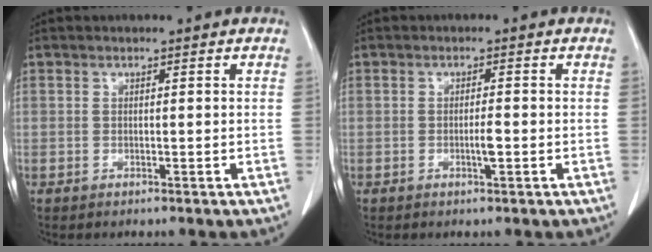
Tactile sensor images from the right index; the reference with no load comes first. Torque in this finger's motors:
{"motor_torque": [0.19, 0.13, 0.12, 0.02]}